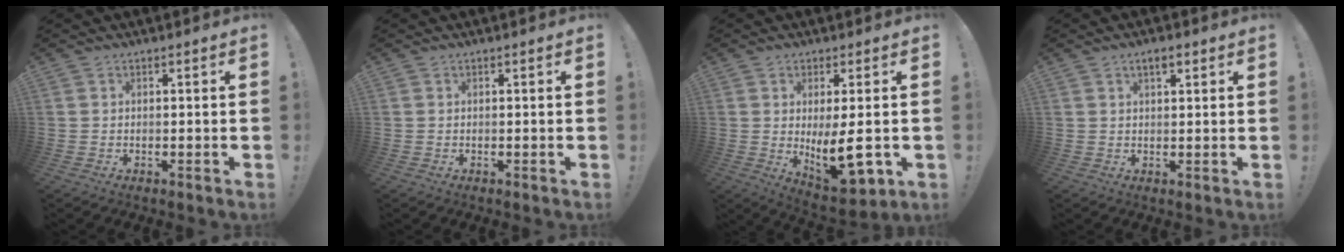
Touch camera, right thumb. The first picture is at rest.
{"total": 0.0}
{"total": 13.1, "force": [-0.6, 4.3, 12.4], "torque": [-0.198, -0.017, -0.001]}
{"total": 3.0, "force": [1.6, 1.1, 2.2], "torque": [-0.039, 0.000, 0.026]}